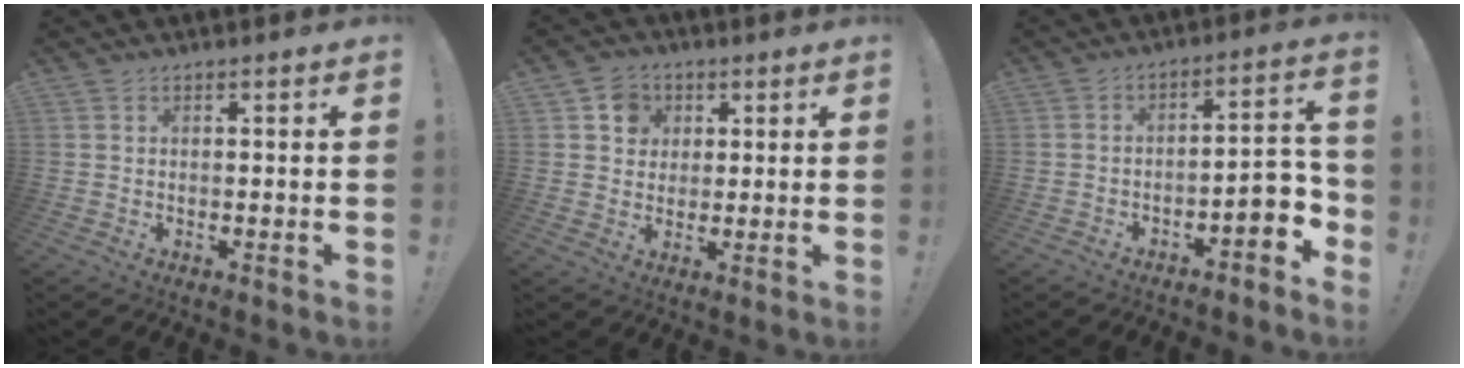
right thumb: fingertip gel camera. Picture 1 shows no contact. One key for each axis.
{"total": 7.7, "fx": 2.7, "fy": 7.0, "fz": 1.8, "tx": -0.024, "ty": -0.009, "tz": 0.055}
{"total": 7.8, "fx": -3.5, "fy": 3.0, "fz": 6.3, "tx": -0.071, "ty": 0.010, "tz": -0.062}